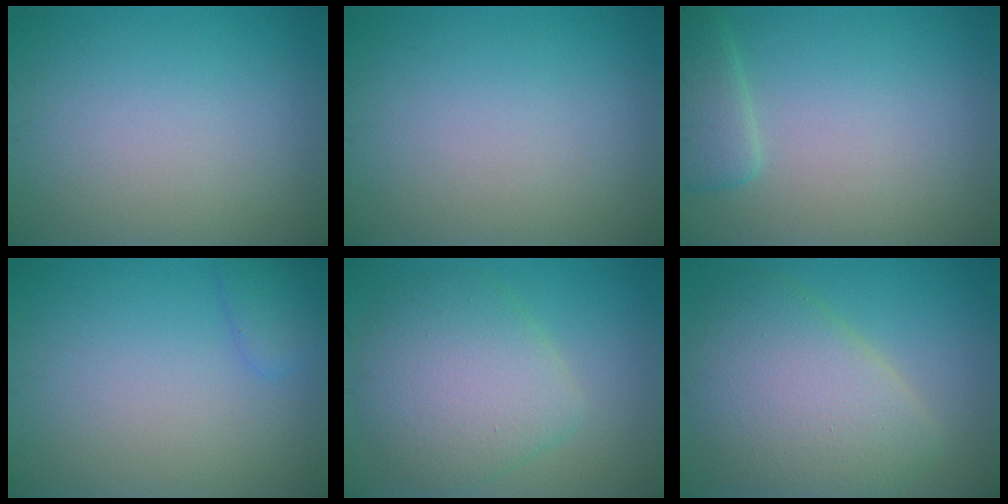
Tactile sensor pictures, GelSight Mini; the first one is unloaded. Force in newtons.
{"total": 0.0}
{"total": 2.6, "press": 2.6, "slide": 0.2}
{"total": 1.5, "press": 1.5, "slide": 0.2}
{"total": 6.4, "press": 6.4, "slide": 0.5}
{"total": 8.2, "press": 8.2, "slide": 0.5}